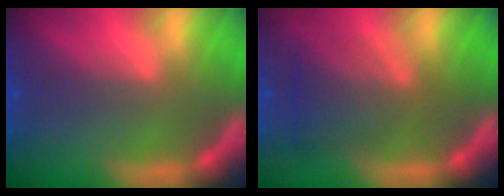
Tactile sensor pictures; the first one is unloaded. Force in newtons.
{"total": 5.0}